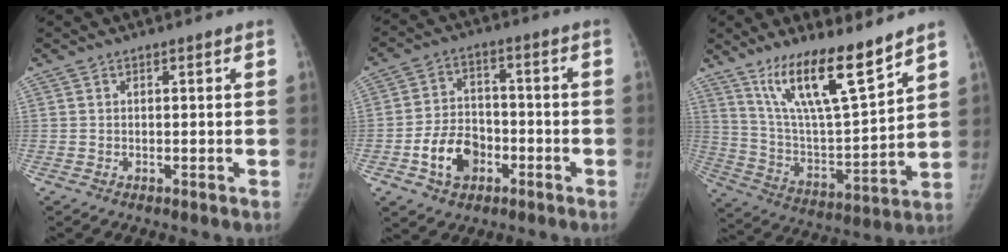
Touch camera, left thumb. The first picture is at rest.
{"total": 9.7, "force": [-3.8, 7.0, 5.5], "torque": [-0.072, 0.024, -0.067]}
{"total": 17.2, "force": [12.3, 3.4, 11.6], "torque": [-0.180, -0.074, 0.231]}